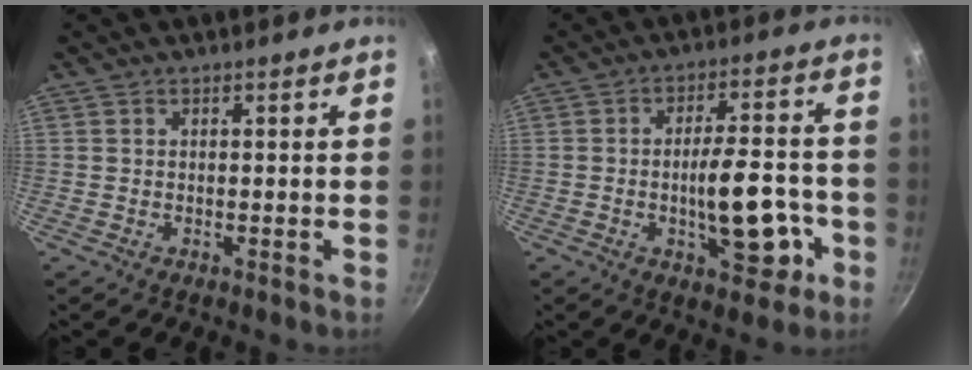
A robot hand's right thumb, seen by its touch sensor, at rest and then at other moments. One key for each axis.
{"total": 12.8, "fx": -3.7, "fy": 5.5, "fz": 11.0, "tx": -0.131, "ty": 0.028, "tz": -0.046}